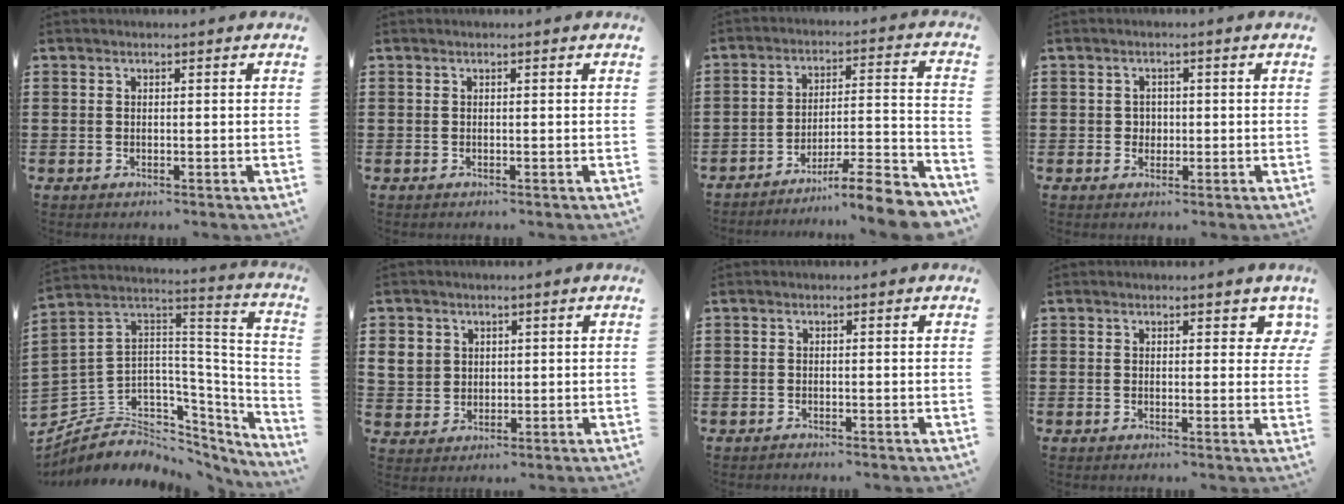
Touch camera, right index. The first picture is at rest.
{"total": 0.0}
{"total": 8.5, "force": [-7.2, 0.3, 4.4], "torque": [-0.060, 0.002, -0.141]}
{"total": 1.6, "force": [0.1, 1.6, 0.5], "torque": [-0.014, 0.007, 0.000]}
{"total": 4.5, "force": [-1.9, 3.9, 0.9], "torque": [-0.046, -0.034, -0.032]}
{"total": 4.2, "force": [1.6, 3.8, 0.9], "torque": [-0.042, 0.012, 0.028]}
{"total": 0.5, "force": [-0.5, 0.0, 0.1], "torque": [-0.003, -0.002, -0.011]}
{"total": 2.5, "force": [1.6, 1.5, 1.2], "torque": [-0.006, 0.002, 0.025]}